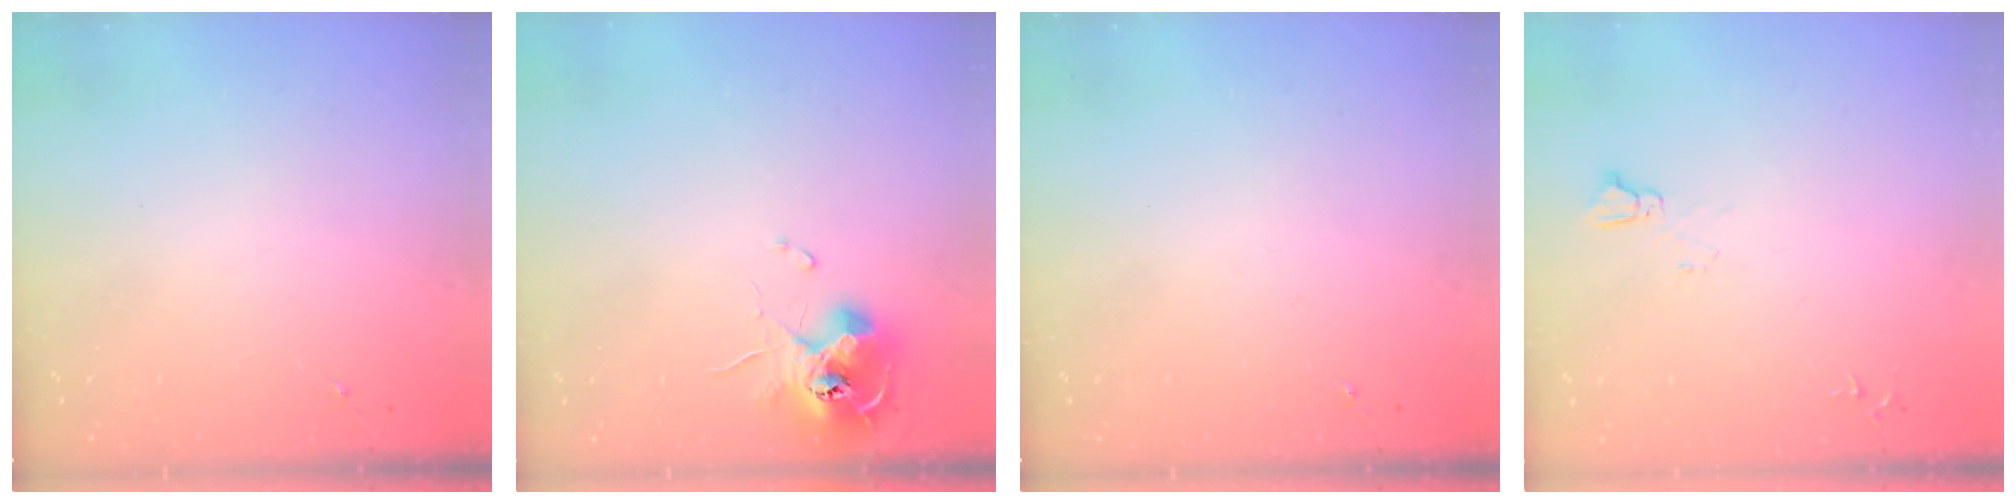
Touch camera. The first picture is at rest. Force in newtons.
{"total": 11.3, "press": 11.3, "slide": 0.6}
{"total": 0.0}
{"total": 4.1, "press": 4.1, "slide": 0.4}